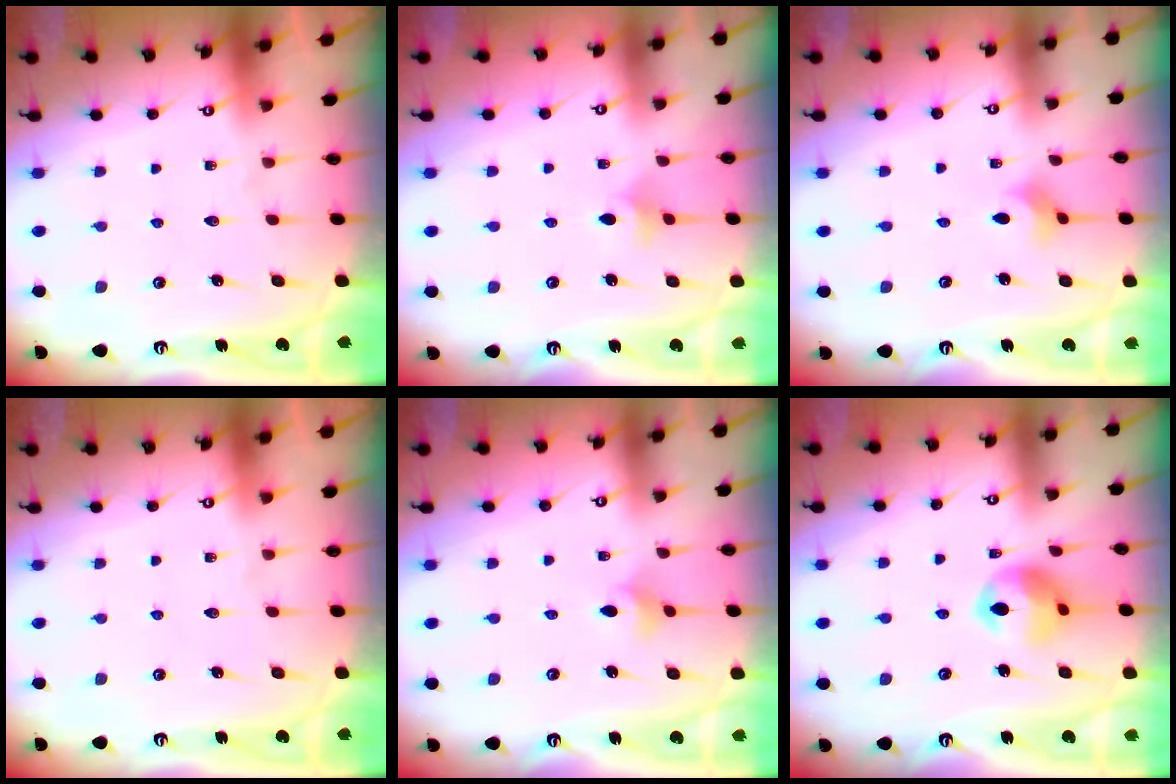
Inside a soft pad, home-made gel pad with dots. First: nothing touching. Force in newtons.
{"total": 5.9, "press": 5.8, "slide": 1.0}
{"total": 2.2, "press": 2.2, "slide": 0.2}
{"total": 0.0}
{"total": 4.1, "press": 4.0, "slide": 0.9}
{"total": 11.0, "press": 10.9, "slide": 1.4}